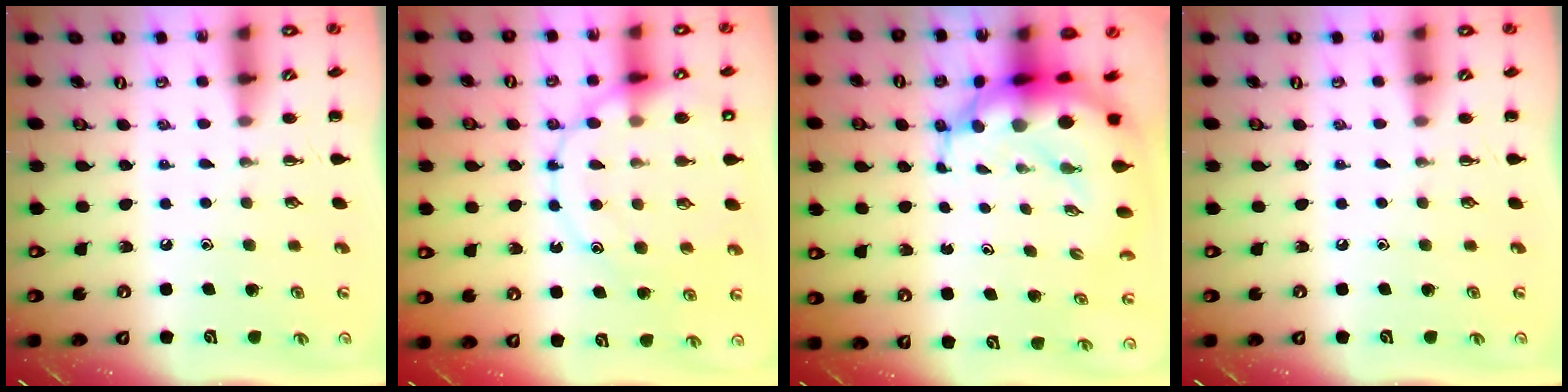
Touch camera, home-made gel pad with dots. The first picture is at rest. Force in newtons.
{"total": 16.8, "press": 16.6, "slide": 2.1}
{"total": 10.8, "press": 10.4, "slide": 2.8}
{"total": 0.0}